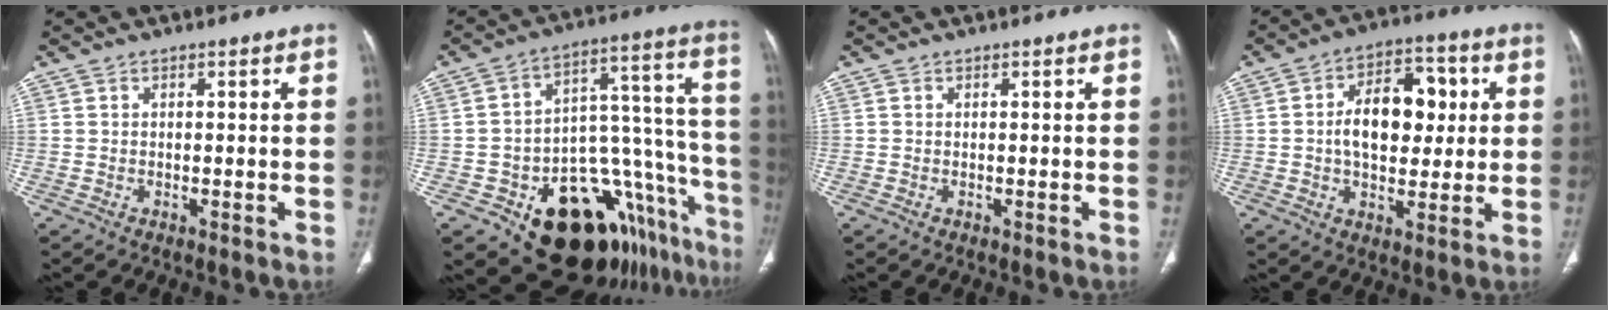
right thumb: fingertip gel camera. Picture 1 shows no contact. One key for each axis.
{"total": 24.9, "fx": -13.7, "fy": 12.7, "fz": 16.4, "tx": -0.116, "ty": 0.136, "tz": -0.180}
{"total": 0.0}
{"total": 13.7, "fx": 1.5, "fy": 8.4, "fz": 10.7, "tx": -0.130, "ty": 0.017, "tz": 0.020}